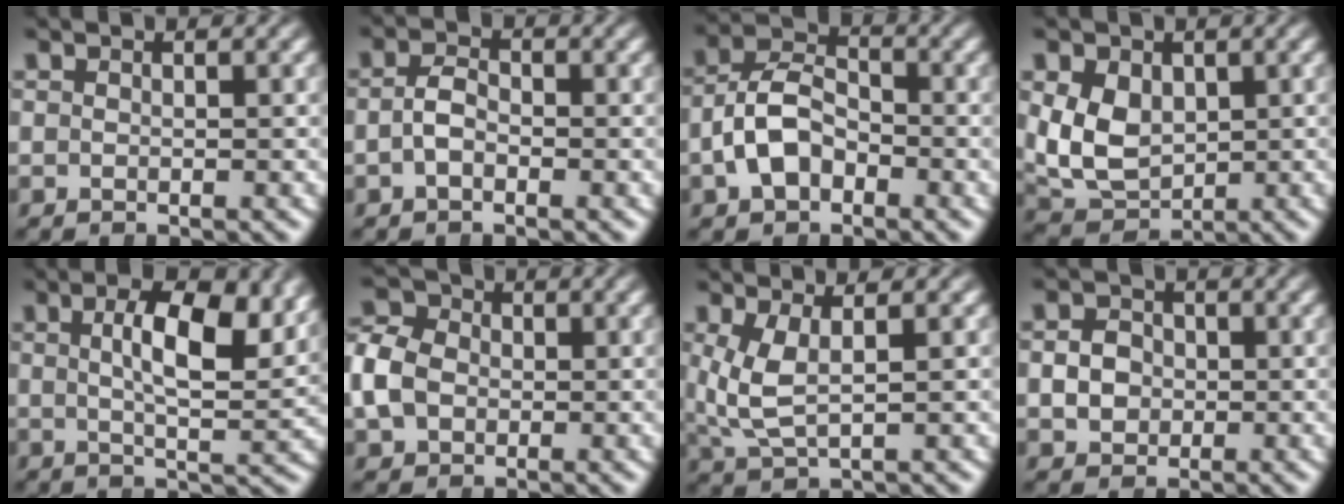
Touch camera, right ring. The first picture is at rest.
{"total": 2.2, "force": [-0.8, 1.5, 1.5], "torque": [-0.040, -0.006, -0.014]}
{"total": 6.1, "force": [-1.4, 4.7, 3.6], "torque": [-0.075, -0.014, -0.022]}
{"total": 8.1, "force": [-0.4, 6.9, 4.2], "torque": [-0.105, -0.039, 0.013]}
{"total": 6.9, "force": [2.6, 2.3, 6.0], "torque": [-0.082, 0.002, 0.034]}
{"total": 5.7, "force": [0.1, 5.0, 2.7], "torque": [-0.065, 0.001, -0.002]}
{"total": 4.5, "force": [0.4, 3.0, 3.4], "torque": [-0.096, -0.017, 0.022]}
{"total": 3.0, "force": [-0.4, 2.7, 1.3], "torque": [-0.022, -0.011, -0.001]}